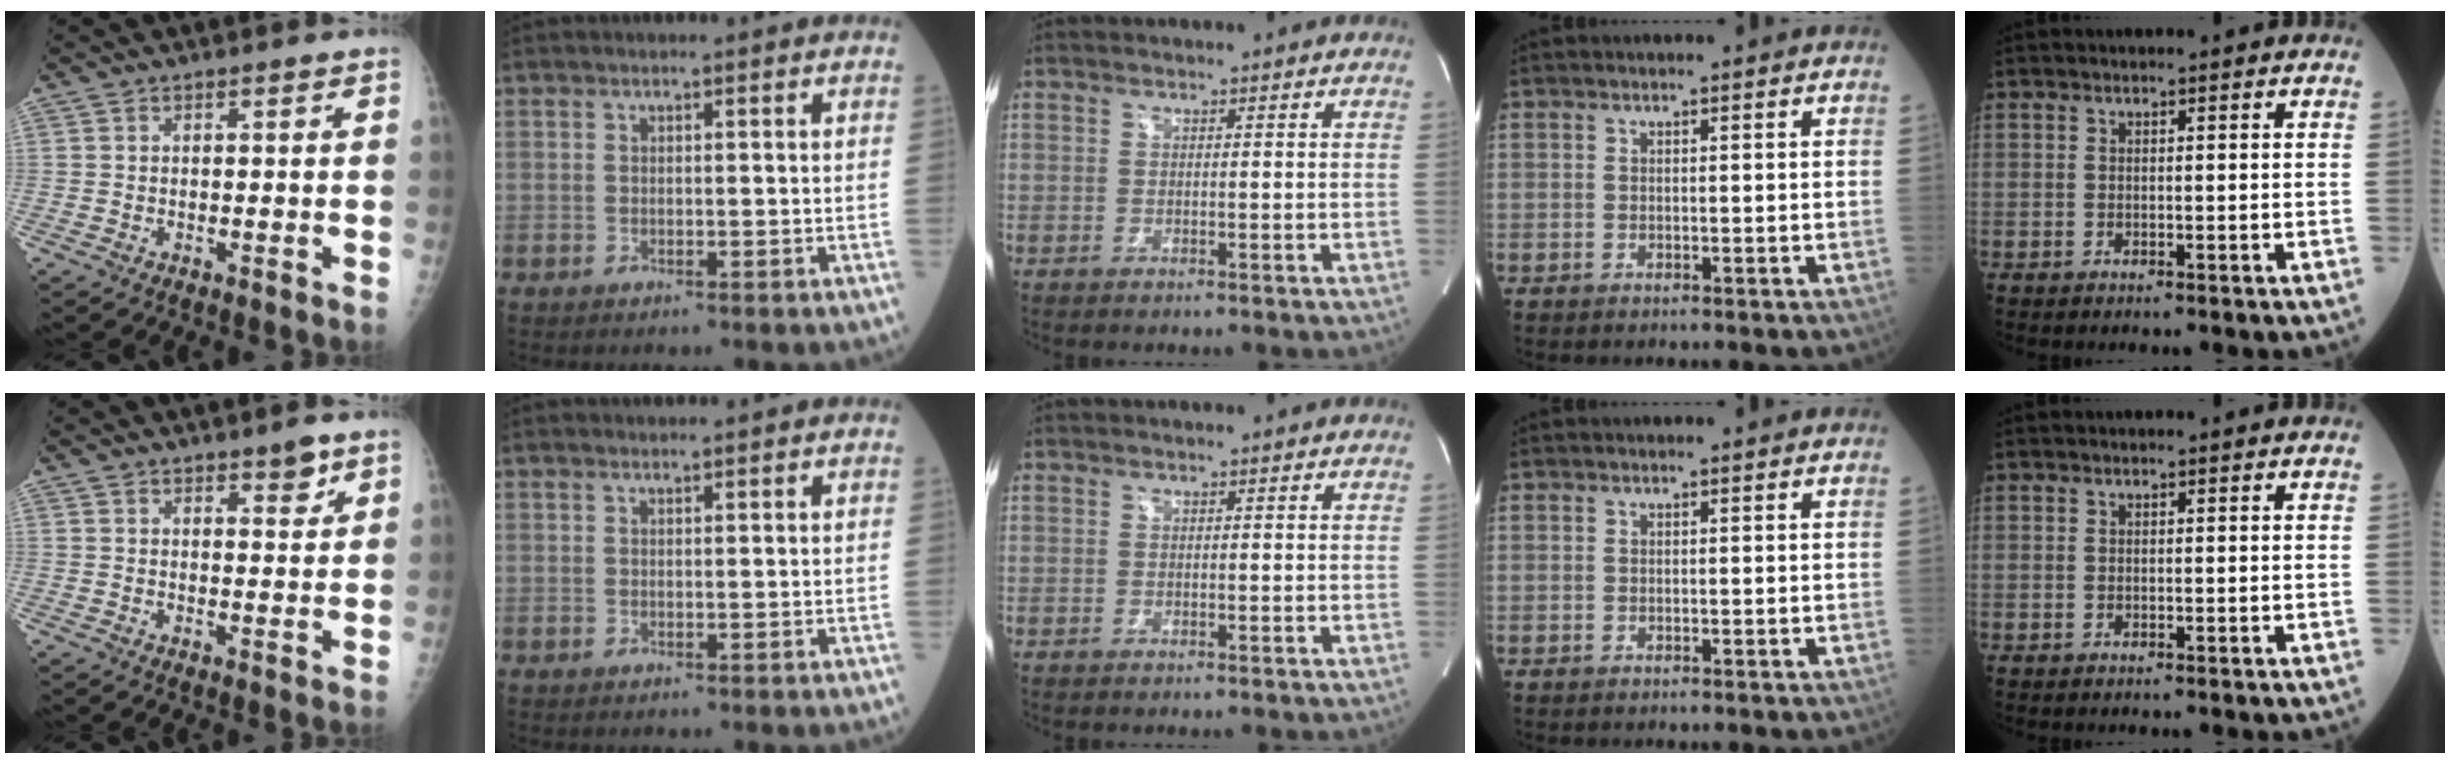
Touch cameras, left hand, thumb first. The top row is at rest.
{"thumb": {"total": 3.8, "force": [2.6, 1.3, 2.4], "torque": [-0.020, -0.017, 0.037]}, "index": {"total": 0.6, "force": [0.6, 0.0, 0.0], "torque": [-0.009, 0.004, 0.013]}}